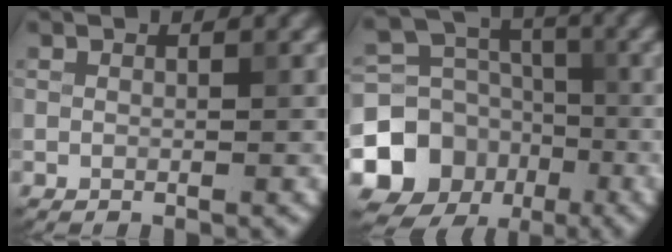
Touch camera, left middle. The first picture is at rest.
{"total": 11.5, "force": [-4.6, 10.1, 3.2], "torque": [-0.067, -0.026, -0.099]}